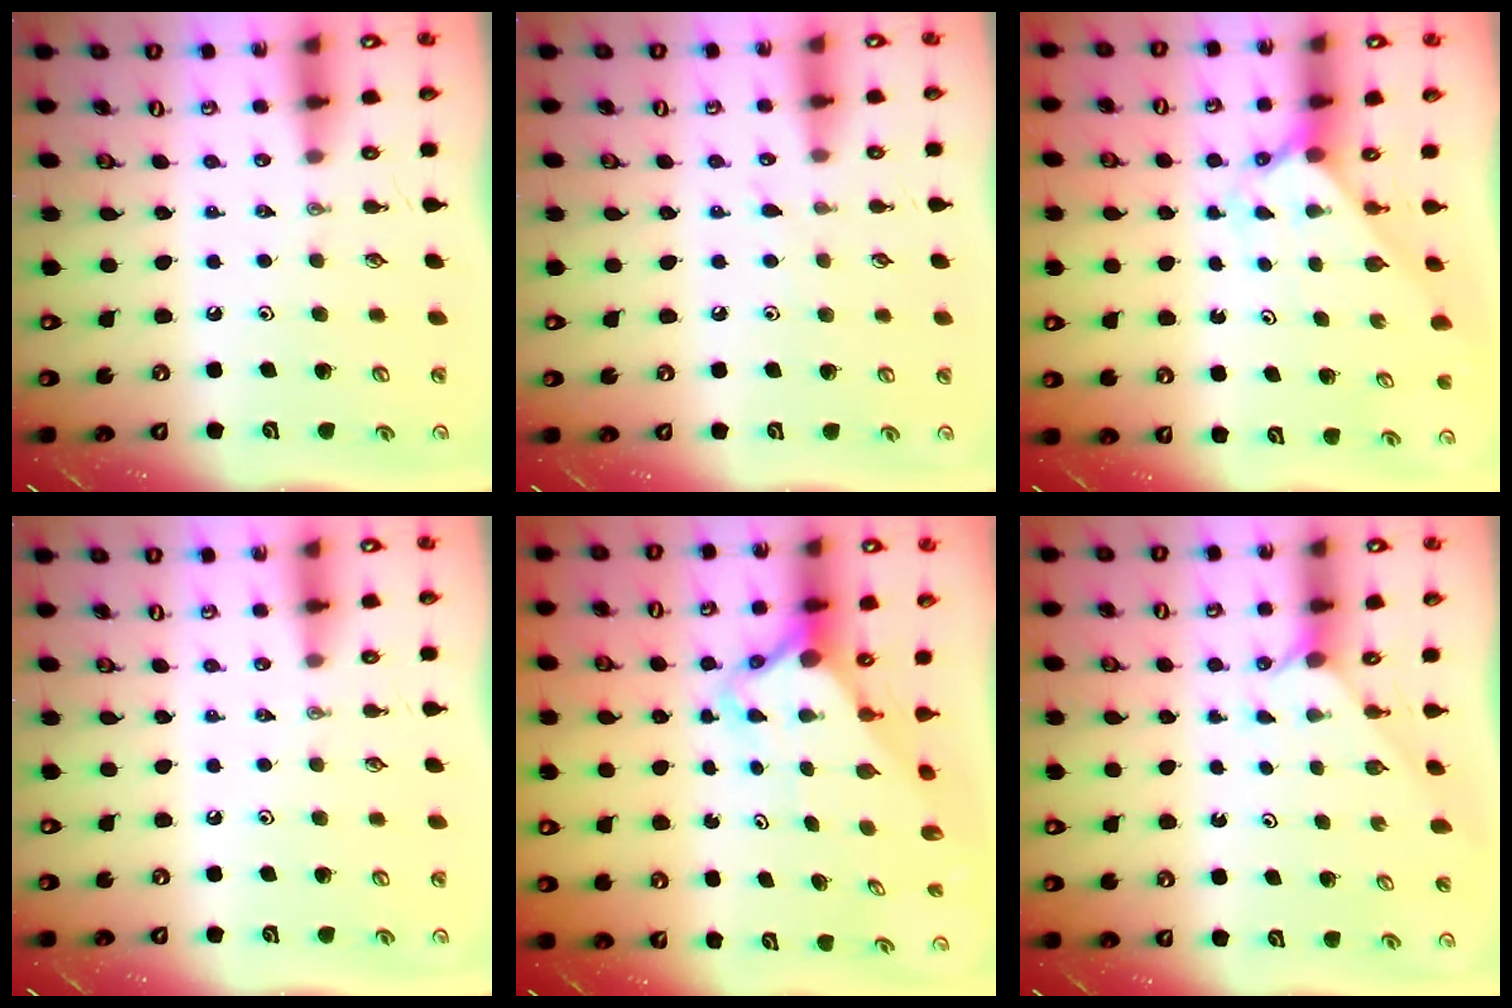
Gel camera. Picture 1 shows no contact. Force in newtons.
{"total": 3.9, "press": 3.8, "slide": 0.5}
{"total": 2.1, "press": 2.1, "slide": 0.2}
{"total": 0.0}
{"total": 3.4, "press": 3.4, "slide": 0.3}
{"total": 0.9, "press": 0.9, "slide": 0.1}